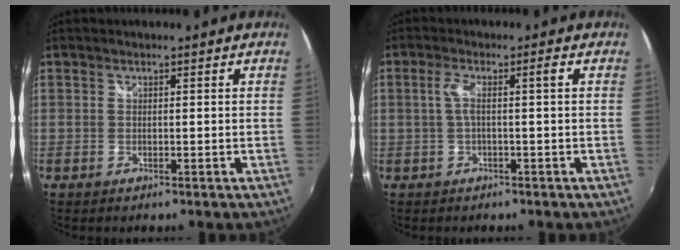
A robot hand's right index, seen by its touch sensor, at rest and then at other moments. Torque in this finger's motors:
{"motor_torque": [0.57, 0.00, 0.22, 0.06]}